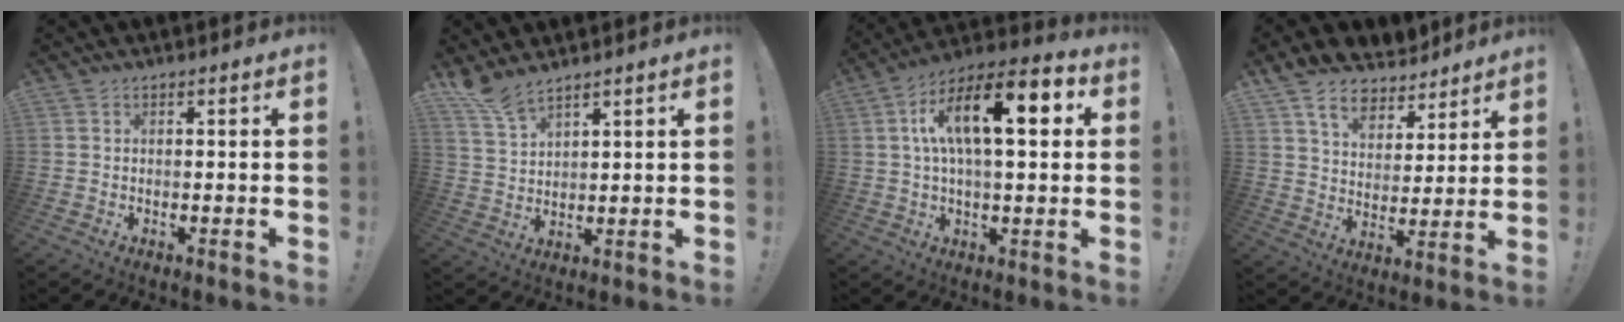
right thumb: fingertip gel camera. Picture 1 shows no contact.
{"total": 6.4, "force": [5.7, 1.2, 2.6], "torque": [-0.049, -0.036, 0.106]}
{"total": 17.8, "force": [4.6, 6.9, 15.7], "torque": [-0.275, 0.000, 0.066]}
{"total": 10.1, "force": [7.6, 5.8, 3.2], "torque": [-0.068, -0.057, 0.147]}